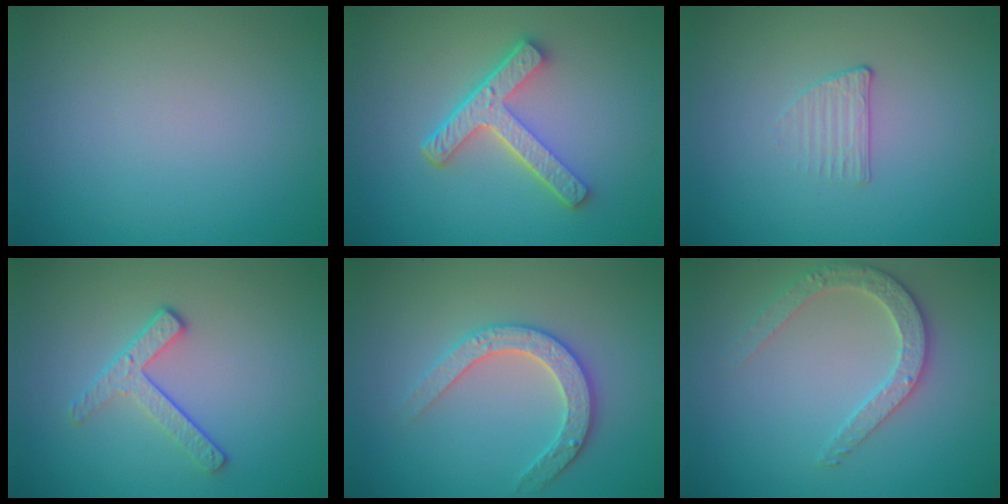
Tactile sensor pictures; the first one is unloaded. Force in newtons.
{"total": 5.0, "press": 3.7, "slide": 3.3}
{"total": 1.2, "press": 0.6, "slide": 1.0}
{"total": 2.3, "press": 1.7, "slide": 1.6}
{"total": 3.0, "press": 2.9, "slide": 0.5}
{"total": 2.8, "press": 2.7, "slide": 0.5}